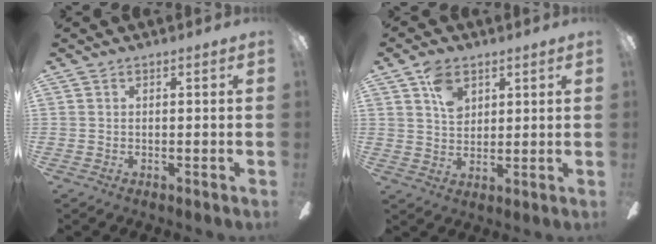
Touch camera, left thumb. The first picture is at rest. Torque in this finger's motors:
{"motor_torque": [0.81, 0.89, 0.46, -0.26, 0.01]}